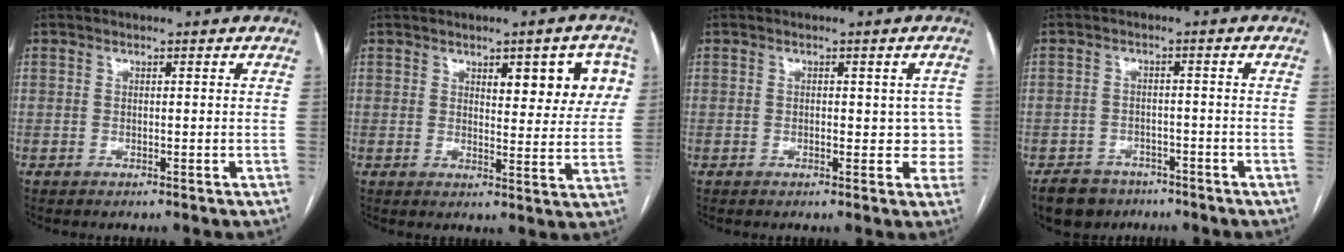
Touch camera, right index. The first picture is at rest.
{"total": 8.8, "force": [3.6, 3.1, 7.4], "torque": [-0.080, 0.010, 0.045]}
{"total": 3.7, "force": [0.0, 2.4, 2.8], "torque": [-0.010, 0.013, -0.003]}
{"total": 6.0, "force": [-4.5, 3.8, 0.9], "torque": [-0.018, 0.002, -0.071]}